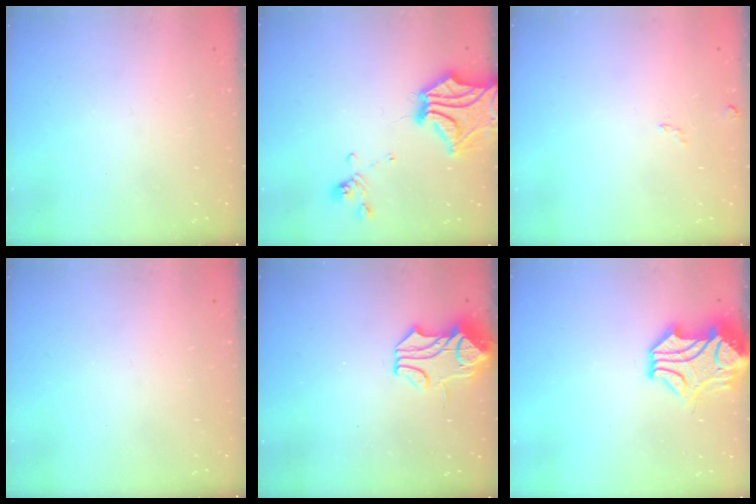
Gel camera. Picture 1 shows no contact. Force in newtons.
{"total": 6.6, "press": 6.0, "slide": 2.9}
{"total": 2.6, "press": 2.5, "slide": 0.5}
{"total": 0.0}
{"total": 1.6, "press": 0.8, "slide": 1.4}
{"total": 6.2, "press": 6.0, "slide": 1.3}